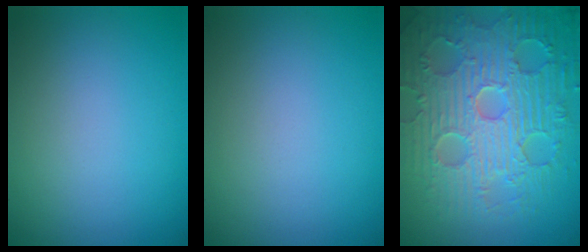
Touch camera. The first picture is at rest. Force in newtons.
{"total": 0.0}
{"total": 9.2, "press": 6.7, "slide": 6.3}